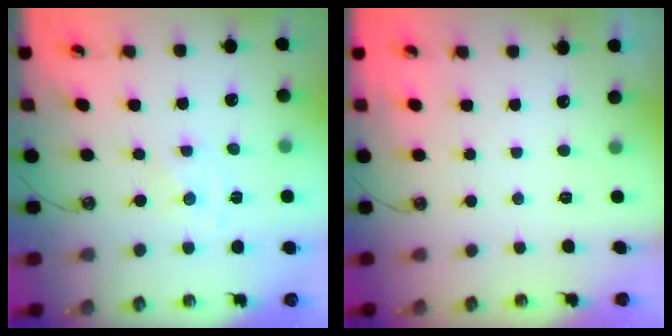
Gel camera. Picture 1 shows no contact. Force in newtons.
{"total": 0.0}